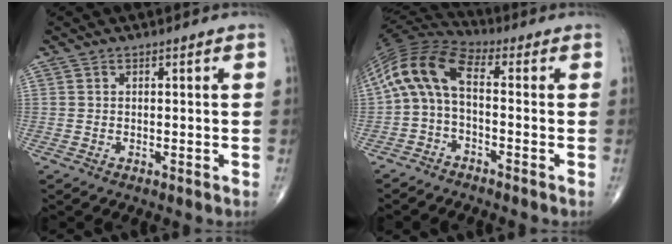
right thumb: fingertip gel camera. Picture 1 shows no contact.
{"total": 10.6, "force": [-1.0, 5.1, 9.3], "torque": [-0.184, 0.041, -0.035]}